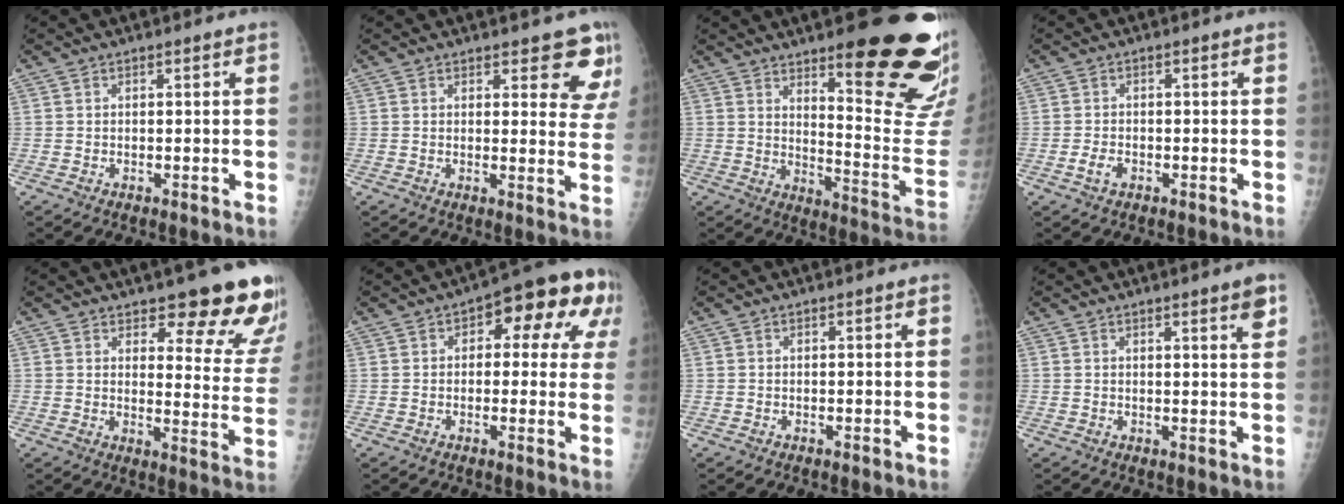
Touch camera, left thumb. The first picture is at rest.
{"total": 7.7, "force": [6.2, 3.1, 3.3], "torque": [0.005, -0.037, 0.053]}
{"total": 23.3, "force": [13.5, 5.1, 18.2], "torque": [-0.204, -0.098, 0.196]}
{"total": 2.3, "force": [-1.2, 1.4, 1.3], "torque": [-0.027, 0.007, -0.022]}
{"total": 16.1, "force": [12.0, 5.1, 9.5], "torque": [-0.066, -0.083, 0.140]}
{"total": 13.7, "force": [4.1, 7.0, 11.1], "torque": [-0.081, 0.026, 0.039]}
{"total": 0.0}
{"total": 3.3, "force": [2.0, 0.2, 2.7], "torque": [-0.033, -0.012, 0.026]}